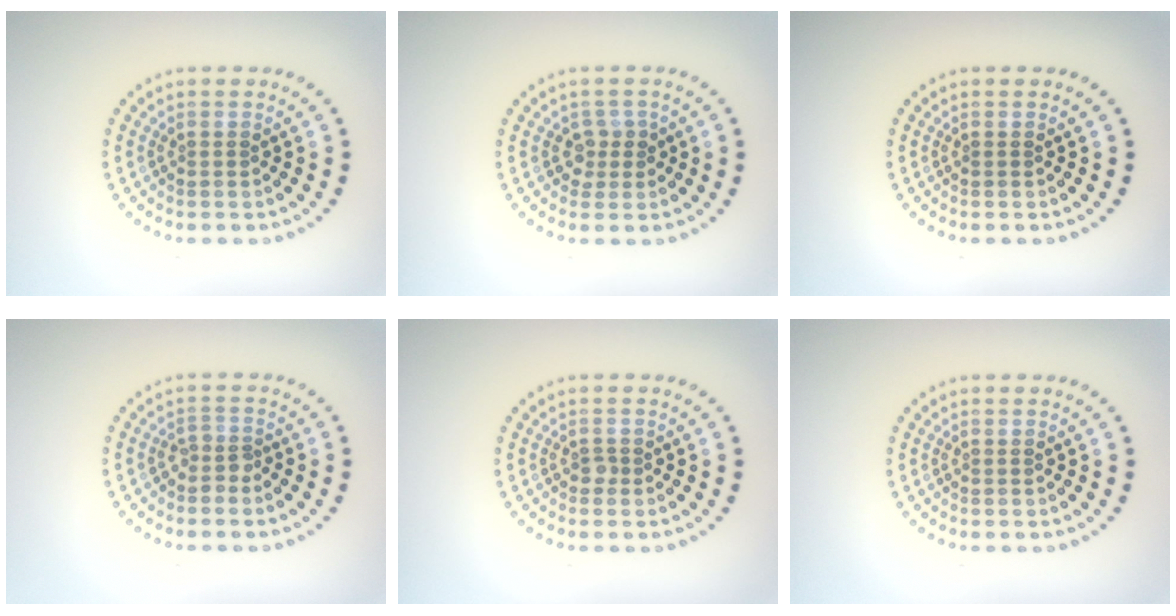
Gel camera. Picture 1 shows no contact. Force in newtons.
{"total": 1.9, "press": 1.5, "slide": 1.1}
{"total": 0.0}
{"total": 1.3, "press": 1.0, "slide": 0.9}
{"total": 0.8, "press": 0.6, "slide": 0.5}
{"total": 0.0}